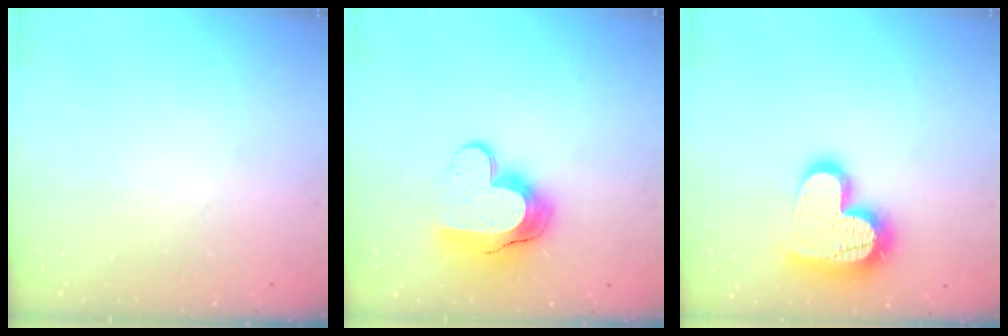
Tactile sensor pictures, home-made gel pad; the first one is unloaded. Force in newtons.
{"total": 14.0, "press": 14.0, "slide": 1.0}
{"total": 17.7, "press": 17.7, "slide": 1.3}